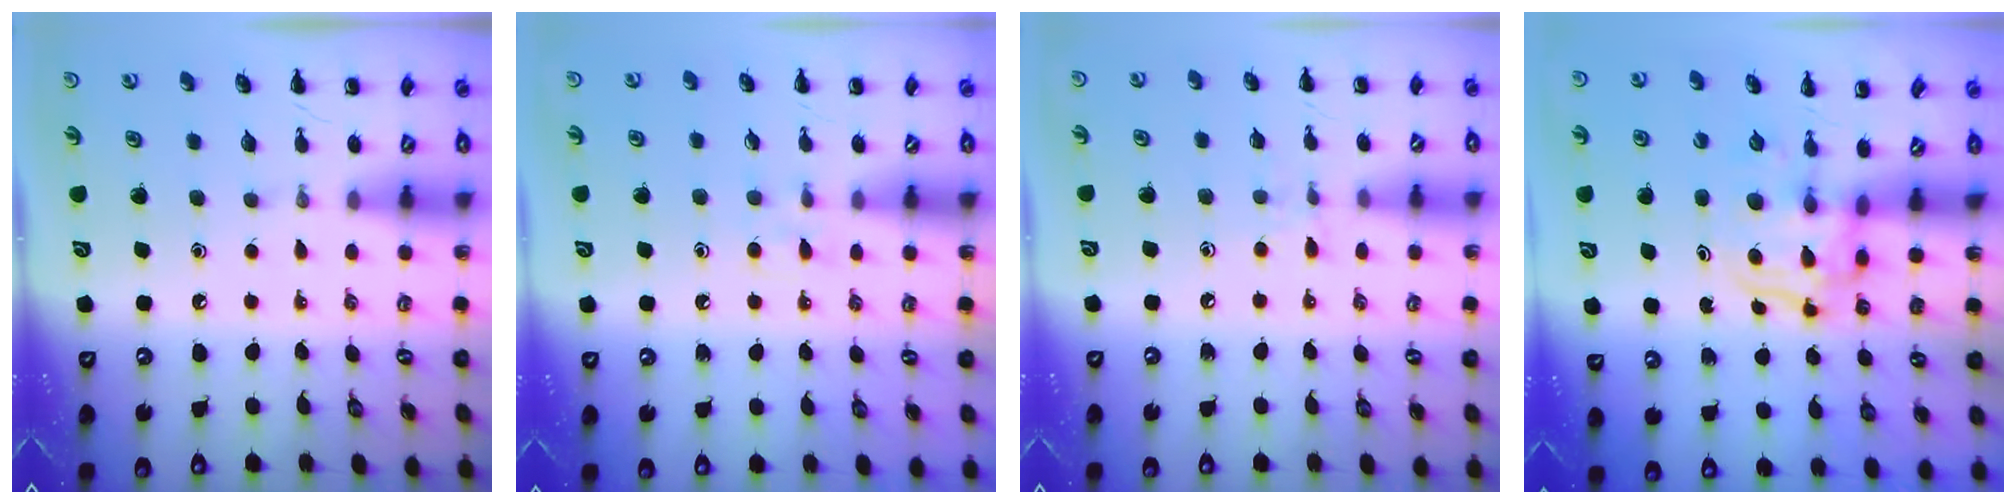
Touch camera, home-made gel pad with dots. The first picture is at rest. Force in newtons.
{"total": 4.2, "press": 3.9, "slide": 1.6}
{"total": 5.7, "press": 5.3, "slide": 2.2}
{"total": 3.1, "press": 3.1, "slide": 0.4}